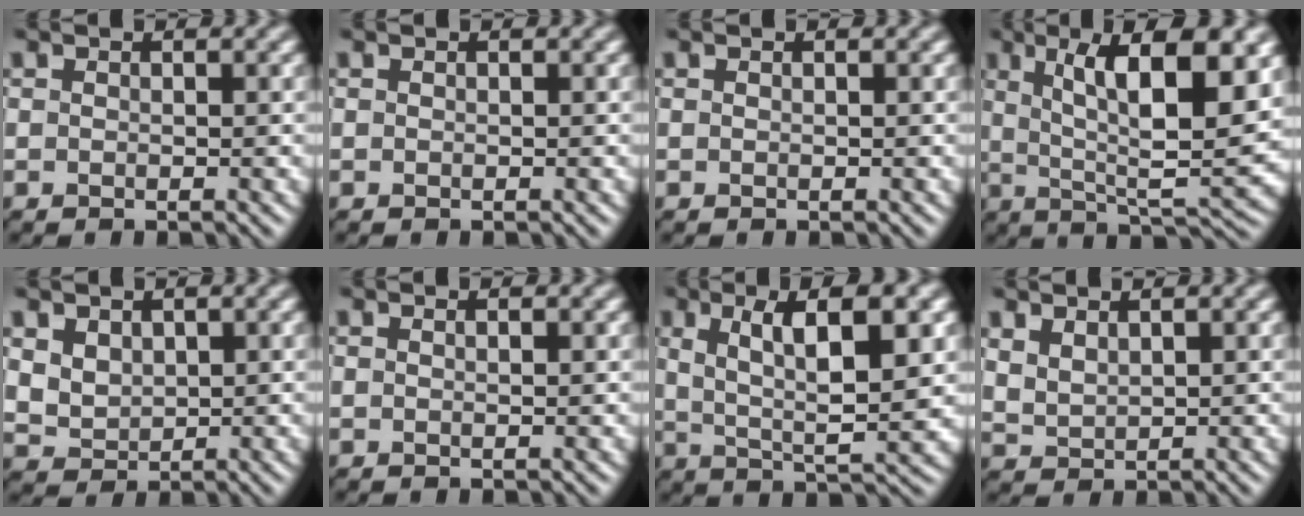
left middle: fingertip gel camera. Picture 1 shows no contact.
{"total": 0.0}
{"total": 0.0}
{"total": 11.6, "force": [3.6, 3.2, 10.5], "torque": [-0.159, 0.003, 0.060]}
{"total": 3.3, "force": [1.6, 2.4, 1.6], "torque": [-0.042, -0.002, 0.037]}
{"total": 0.8, "force": [0.4, 0.2, 0.7], "torque": [-0.006, 0.002, 0.001]}
{"total": 8.3, "force": [2.4, 2.5, 7.6], "torque": [-0.126, 0.003, 0.042]}
{"total": 2.1, "force": [1.6, 0.9, 1.0], "torque": [-0.023, 0.003, 0.040]}